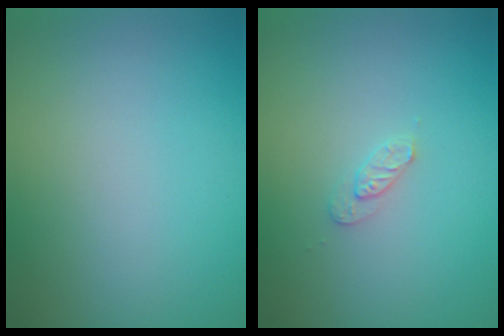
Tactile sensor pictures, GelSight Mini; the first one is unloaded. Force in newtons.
{"total": 1.1, "press": 1.1, "slide": 0.2}